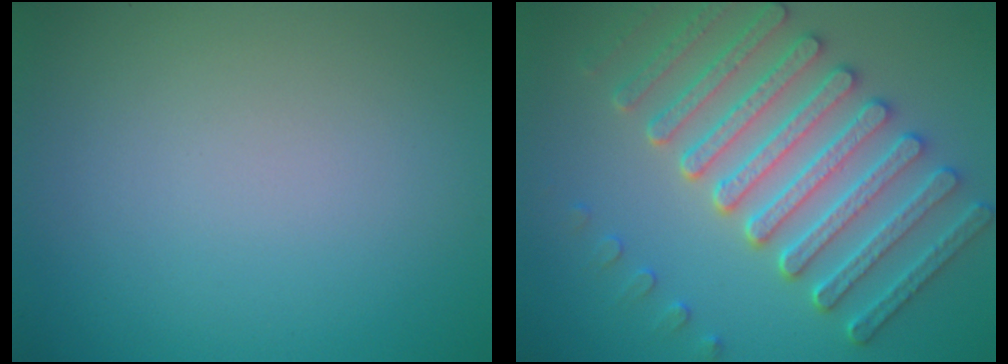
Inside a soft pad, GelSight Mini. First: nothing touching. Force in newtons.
{"total": 6.9, "press": 6.2, "slide": 3.1}